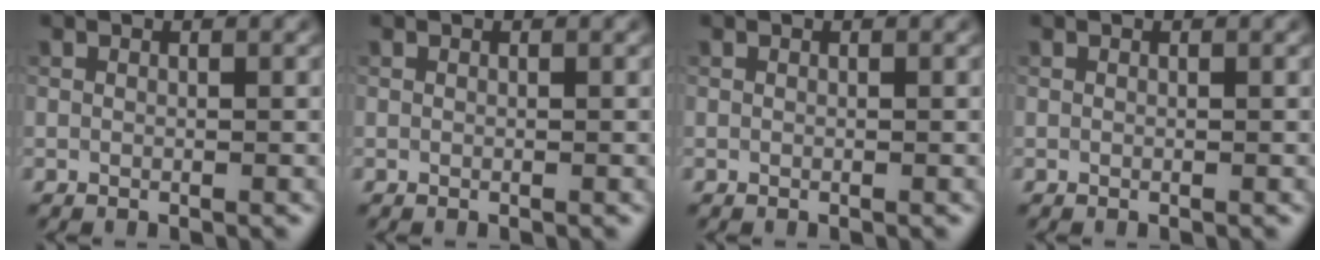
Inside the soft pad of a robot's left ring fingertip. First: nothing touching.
{"total": 0.0}
{"total": 0.0}
{"total": 0.0}